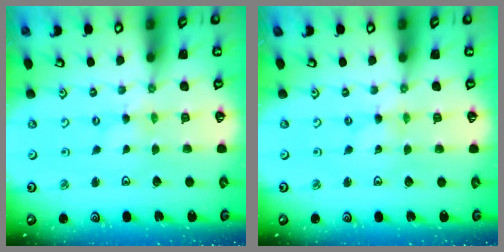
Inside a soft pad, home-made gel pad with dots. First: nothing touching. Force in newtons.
{"total": 0.0}